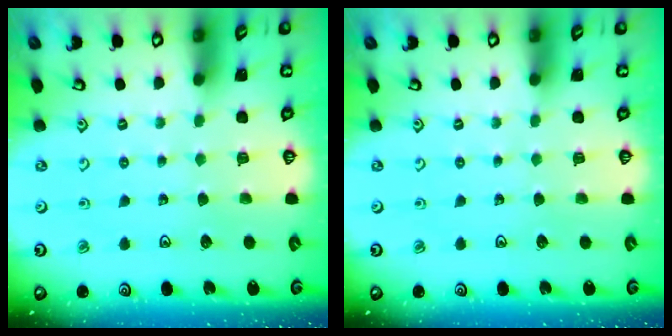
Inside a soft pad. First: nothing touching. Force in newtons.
{"total": 0.0}